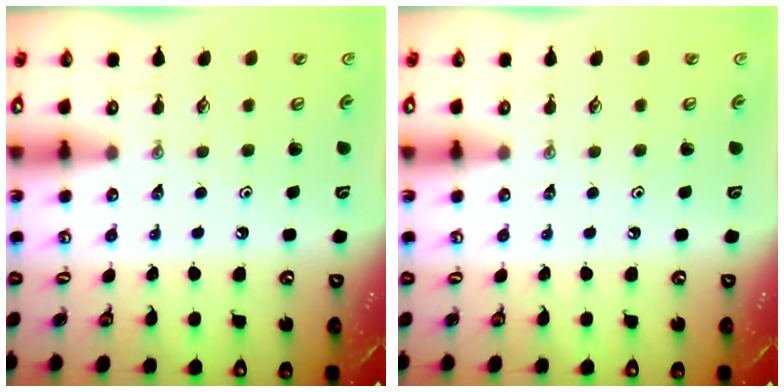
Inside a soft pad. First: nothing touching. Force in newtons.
{"total": 0.0}